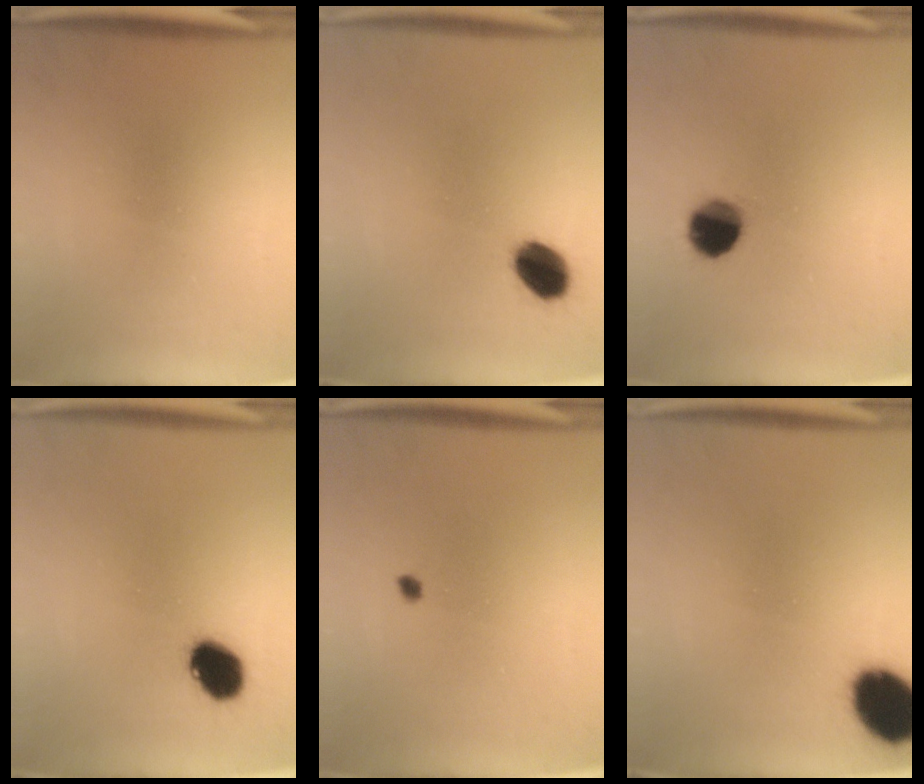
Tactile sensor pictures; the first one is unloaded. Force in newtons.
{"total": 7.1}
{"total": 9.2}
{"total": 7.7}
{"total": 0.8}
{"total": 12.3}